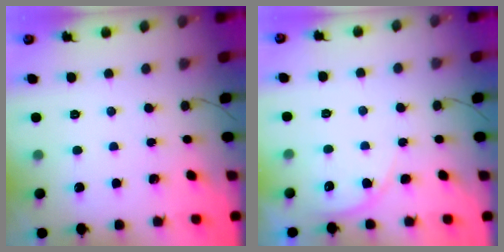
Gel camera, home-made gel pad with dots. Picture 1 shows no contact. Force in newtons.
{"total": 4.9, "press": 4.9, "slide": 0.4}